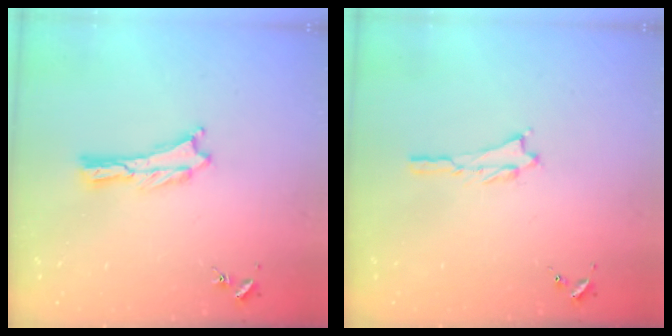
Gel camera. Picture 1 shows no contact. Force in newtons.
{"total": 0.8, "press": 0.8, "slide": 0.2}